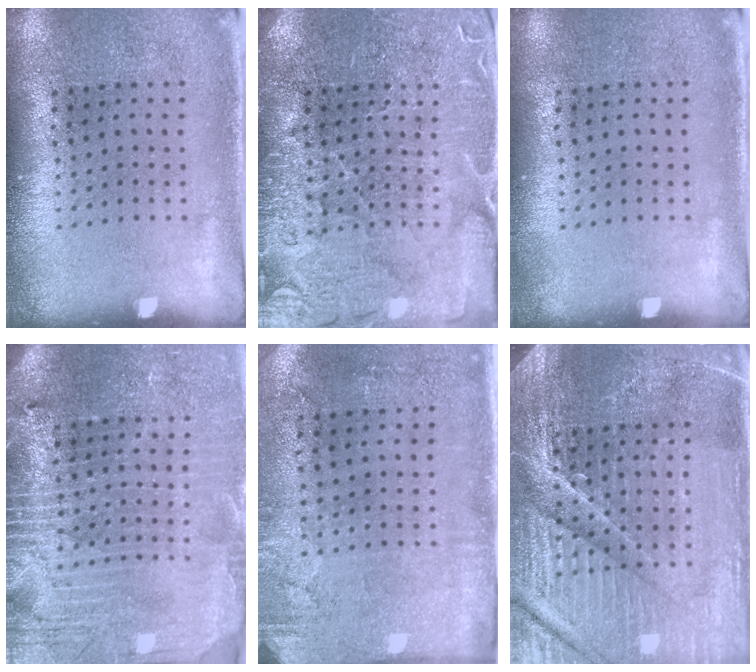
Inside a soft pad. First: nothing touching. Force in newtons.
{"total": 3.5, "press": 3.3, "slide": 1.2}
{"total": 0.0}
{"total": 3.9, "press": 3.6, "slide": 1.5}
{"total": 2.9, "press": 2.4, "slide": 1.7}
{"total": 5.2, "press": 4.9, "slide": 1.9}